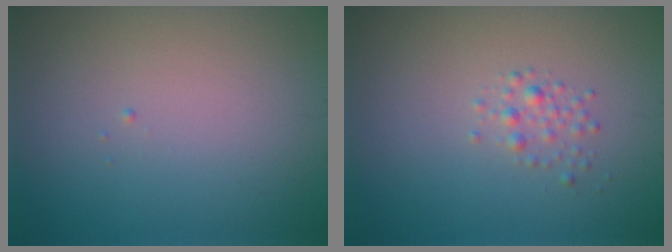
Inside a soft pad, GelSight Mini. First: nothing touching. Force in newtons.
{"total": 1.2, "press": 1.2, "slide": 0.1}